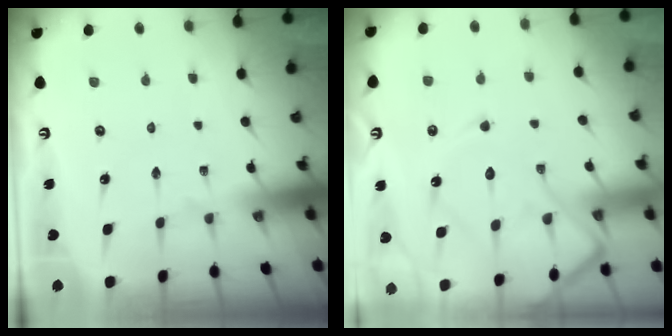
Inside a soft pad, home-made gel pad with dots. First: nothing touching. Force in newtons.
{"total": 14.5, "press": 14.4, "slide": 1.6}